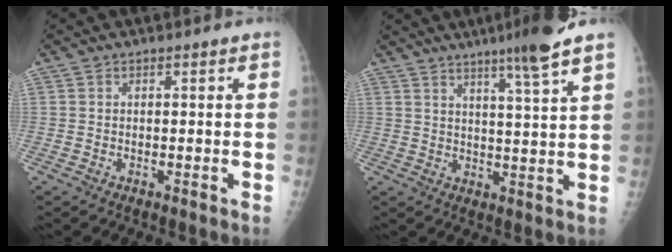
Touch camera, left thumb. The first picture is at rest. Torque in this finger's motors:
{"motor_torque": [2.33, 0.78, 0.72, -0.52, 0.20]}